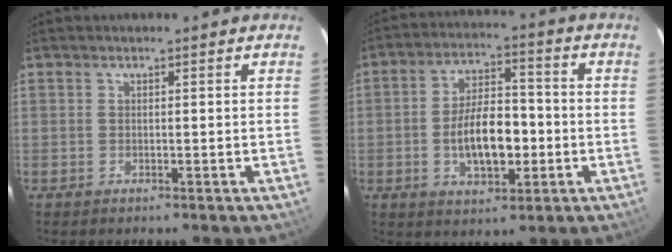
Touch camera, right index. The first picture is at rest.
{"total": 11.0, "force": [-2.4, 5.3, 9.3], "torque": [-0.176, 0.010, -0.032]}